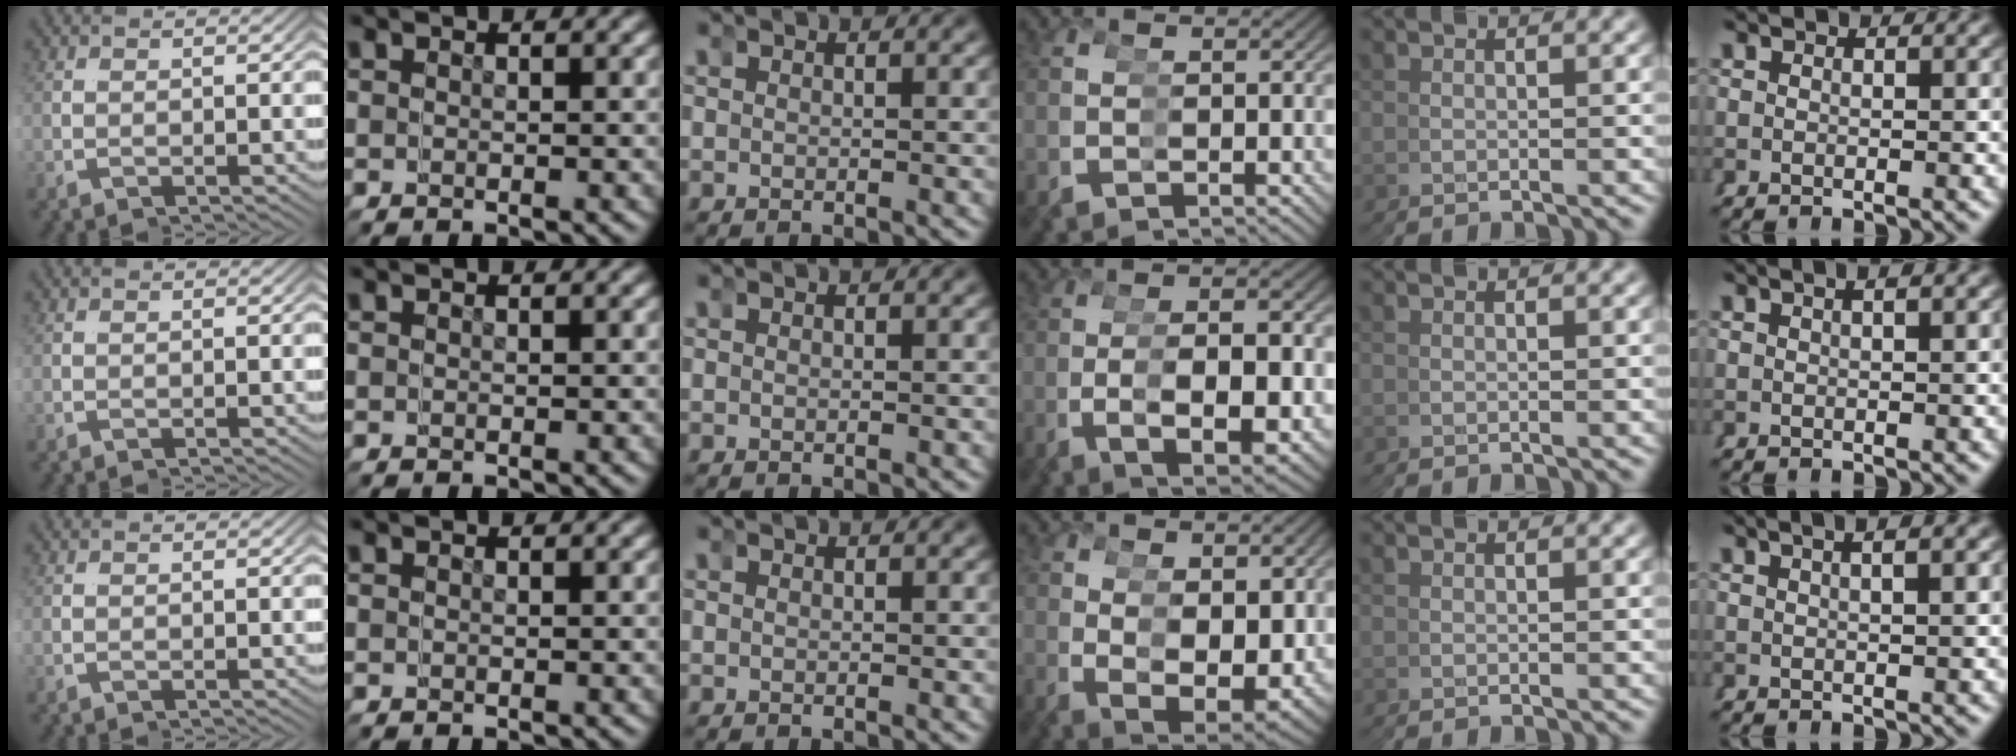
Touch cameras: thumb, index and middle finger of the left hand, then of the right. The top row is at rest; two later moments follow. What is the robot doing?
{"motion": "grasp_and_lifting", "object": "bandage"}